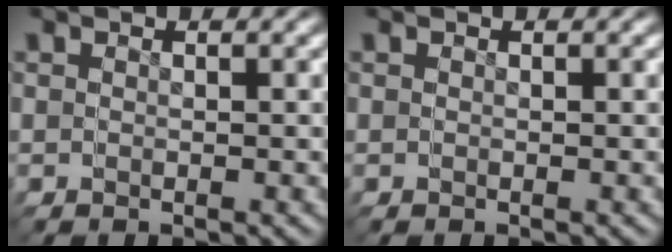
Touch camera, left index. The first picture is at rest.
{"total": 0.0}